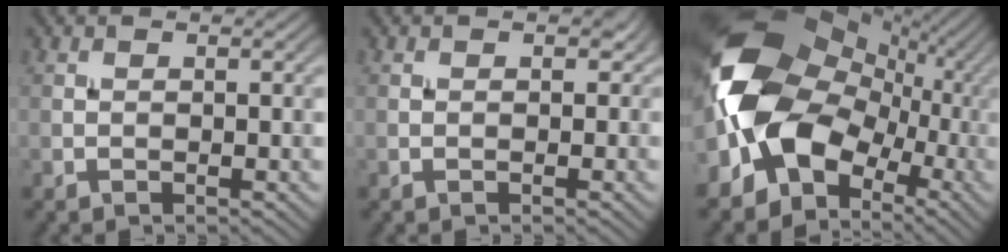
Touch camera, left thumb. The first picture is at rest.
{"total": 0.7, "force": [-0.1, 0.6, 0.4], "torque": [-0.007, -0.003, -0.003]}
{"total": 17.0, "force": [-1.5, 12.6, 11.2], "torque": [-0.242, -0.006, -0.036]}